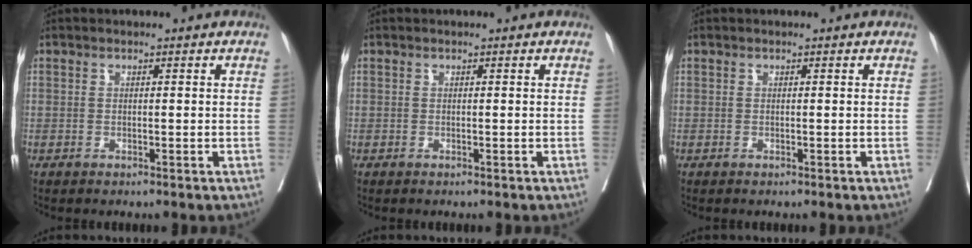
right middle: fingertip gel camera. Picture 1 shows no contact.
{"total": 0.0}
{"total": 0.0}